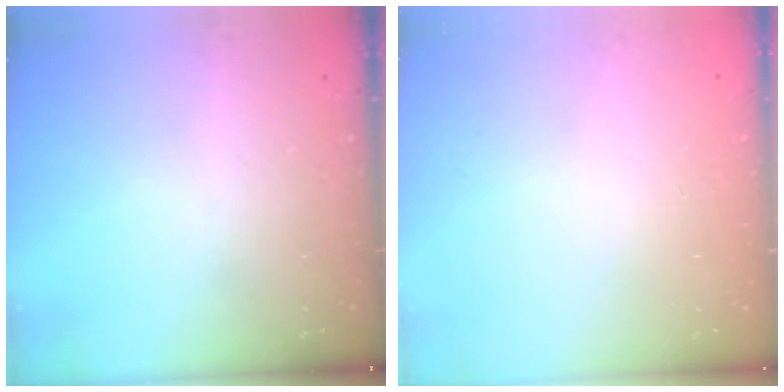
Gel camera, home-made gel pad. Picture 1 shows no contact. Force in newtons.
{"total": 0.0}